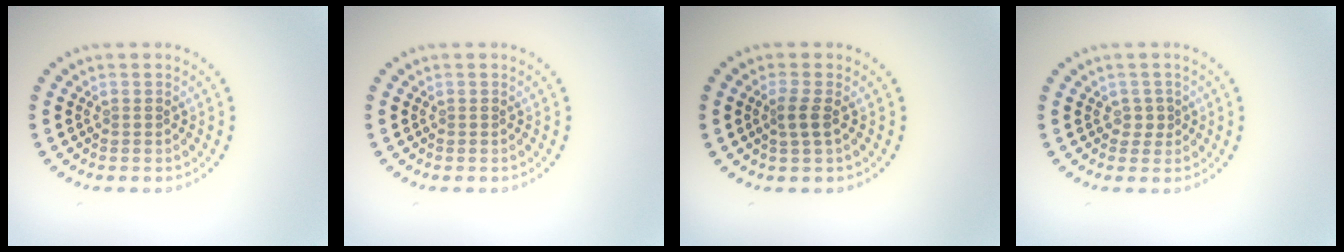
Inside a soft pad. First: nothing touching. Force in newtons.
{"total": 0.0}
{"total": 1.7, "press": 1.3, "slide": 1.0}
{"total": 1.0, "press": 0.9, "slide": 0.6}